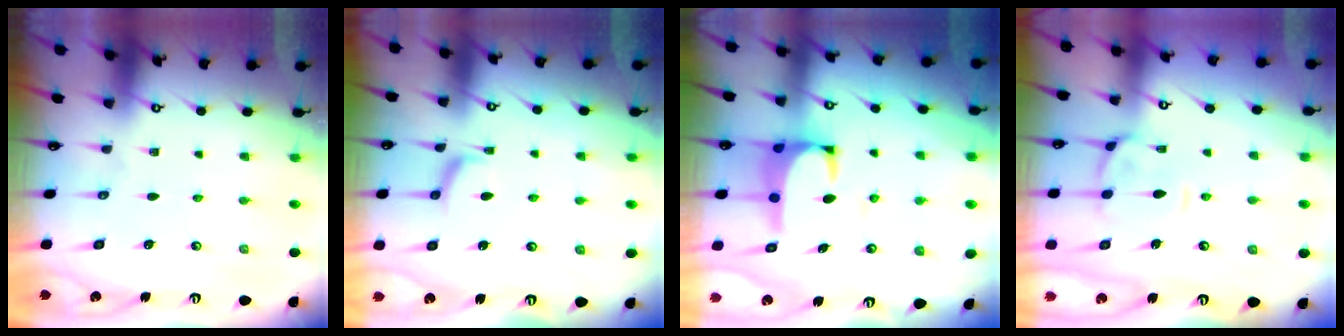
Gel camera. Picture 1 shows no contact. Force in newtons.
{"total": 2.9, "press": 2.8, "slide": 1.0}
{"total": 2.7, "press": 2.5, "slide": 0.8}
{"total": 4.3, "press": 4.1, "slide": 1.3}